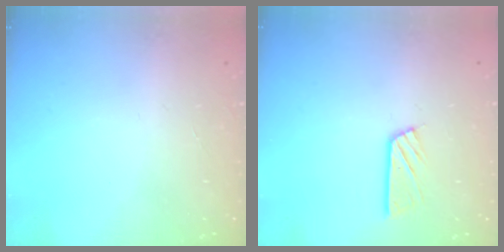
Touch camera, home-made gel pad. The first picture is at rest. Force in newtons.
{"total": 7.0, "press": 7.0, "slide": 0.2}